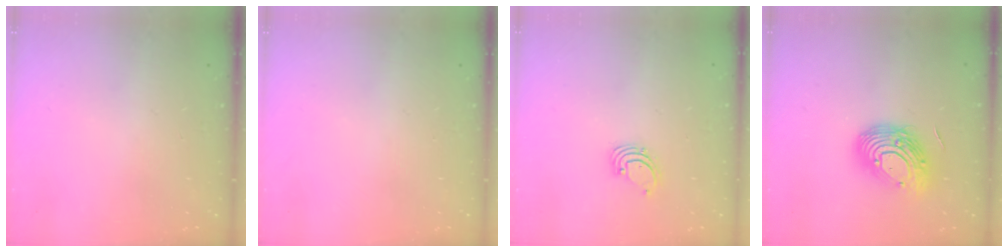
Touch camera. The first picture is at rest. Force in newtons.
{"total": 0.0}
{"total": 1.4, "press": 1.4, "slide": 0.1}
{"total": 15.2, "press": 15.1, "slide": 1.4}